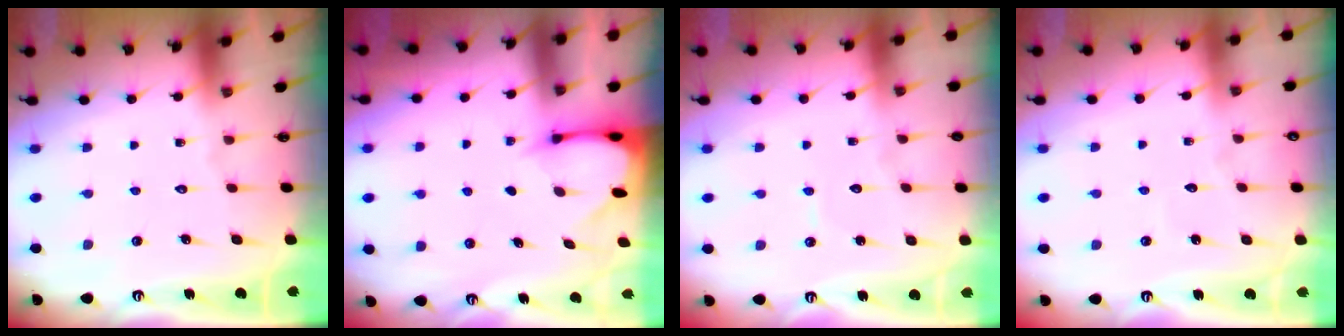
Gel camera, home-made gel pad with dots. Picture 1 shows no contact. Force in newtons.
{"total": 2.4, "press": 2.4, "slide": 0.3}
{"total": 3.4, "press": 3.4, "slide": 0.3}
{"total": 3.0, "press": 3.0, "slide": 0.3}